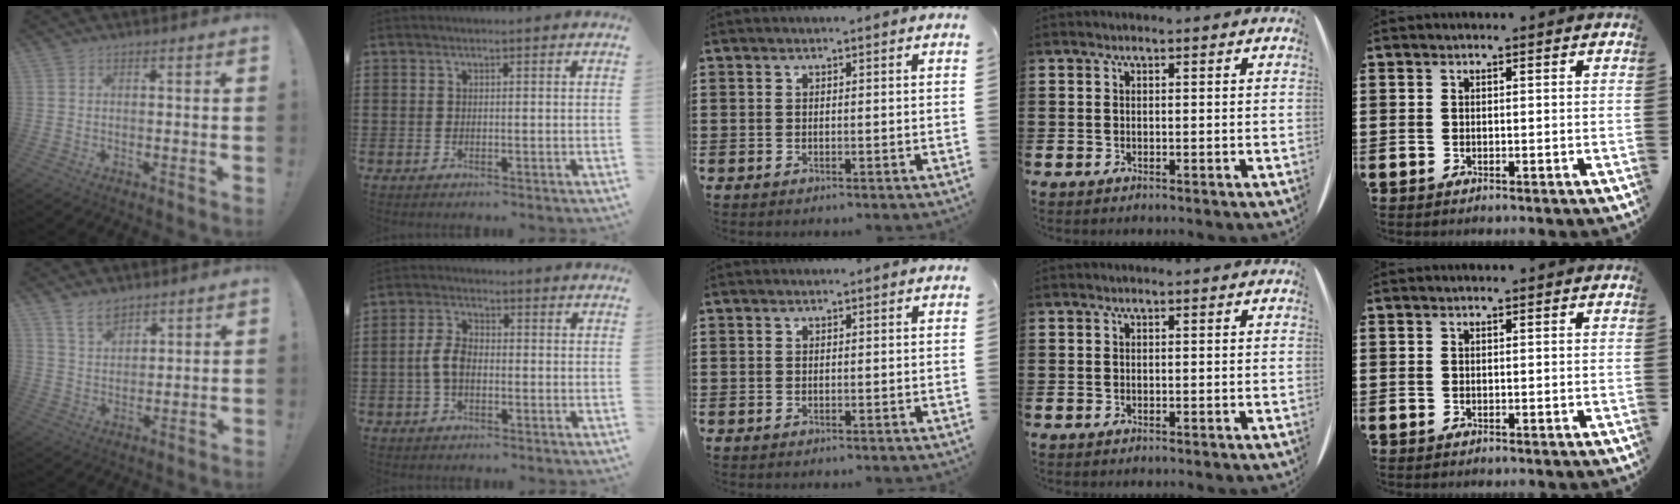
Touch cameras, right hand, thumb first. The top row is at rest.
{"thumb": {"total": 6.7, "force": [5.2, 3.4, 2.4], "torque": [-0.044, -0.026, 0.099]}, "index": {"total": 4.4, "force": [-0.9, 2.4, 3.6], "torque": [-0.094, -0.004, -0.025]}}